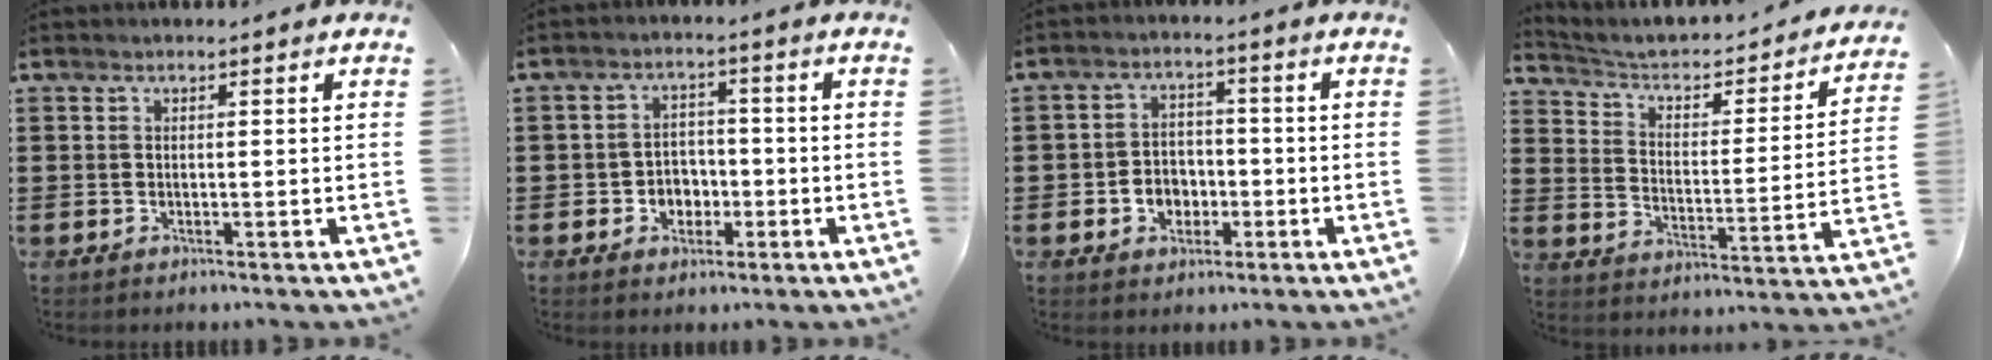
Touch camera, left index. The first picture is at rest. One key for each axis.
{"total": 3.5, "fx": -1.2, "fy": 3.0, "fz": 1.2, "tx": -0.033, "ty": 0.004, "tz": -0.028}
{"total": 4.1, "fx": -1.4, "fy": 3.4, "fz": 1.7, "tx": -0.032, "ty": 0.003, "tz": -0.032}
{"total": 2.8, "fx": 1.9, "fy": 1.5, "fz": 1.4, "tx": -0.043, "ty": -0.020, "tz": 0.021}